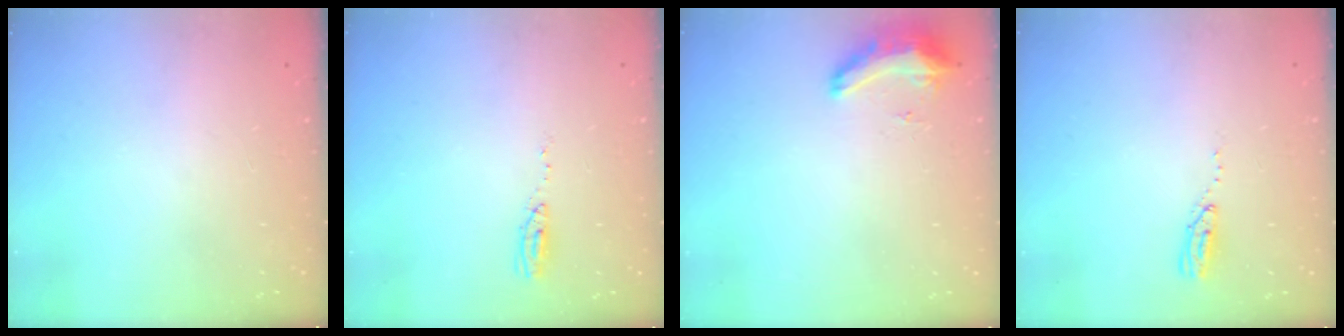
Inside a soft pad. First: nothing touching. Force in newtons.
{"total": 4.8, "press": 4.6, "slide": 1.4}
{"total": 8.9, "press": 8.9, "slide": 1.3}
{"total": 3.8, "press": 3.8, "slide": 0.3}